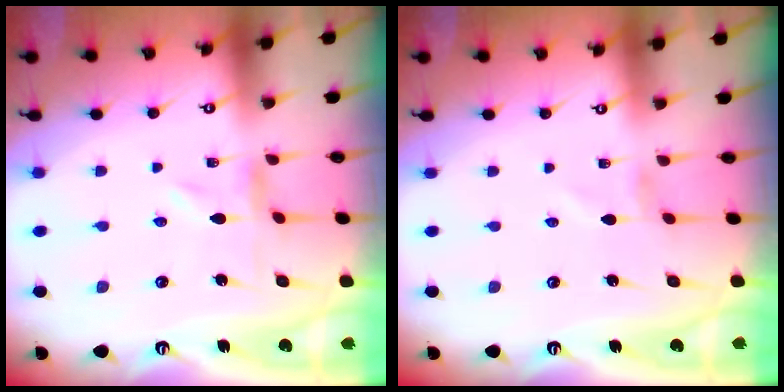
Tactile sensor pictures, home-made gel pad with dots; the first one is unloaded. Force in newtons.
{"total": 1.4, "press": 1.4, "slide": 0.2}